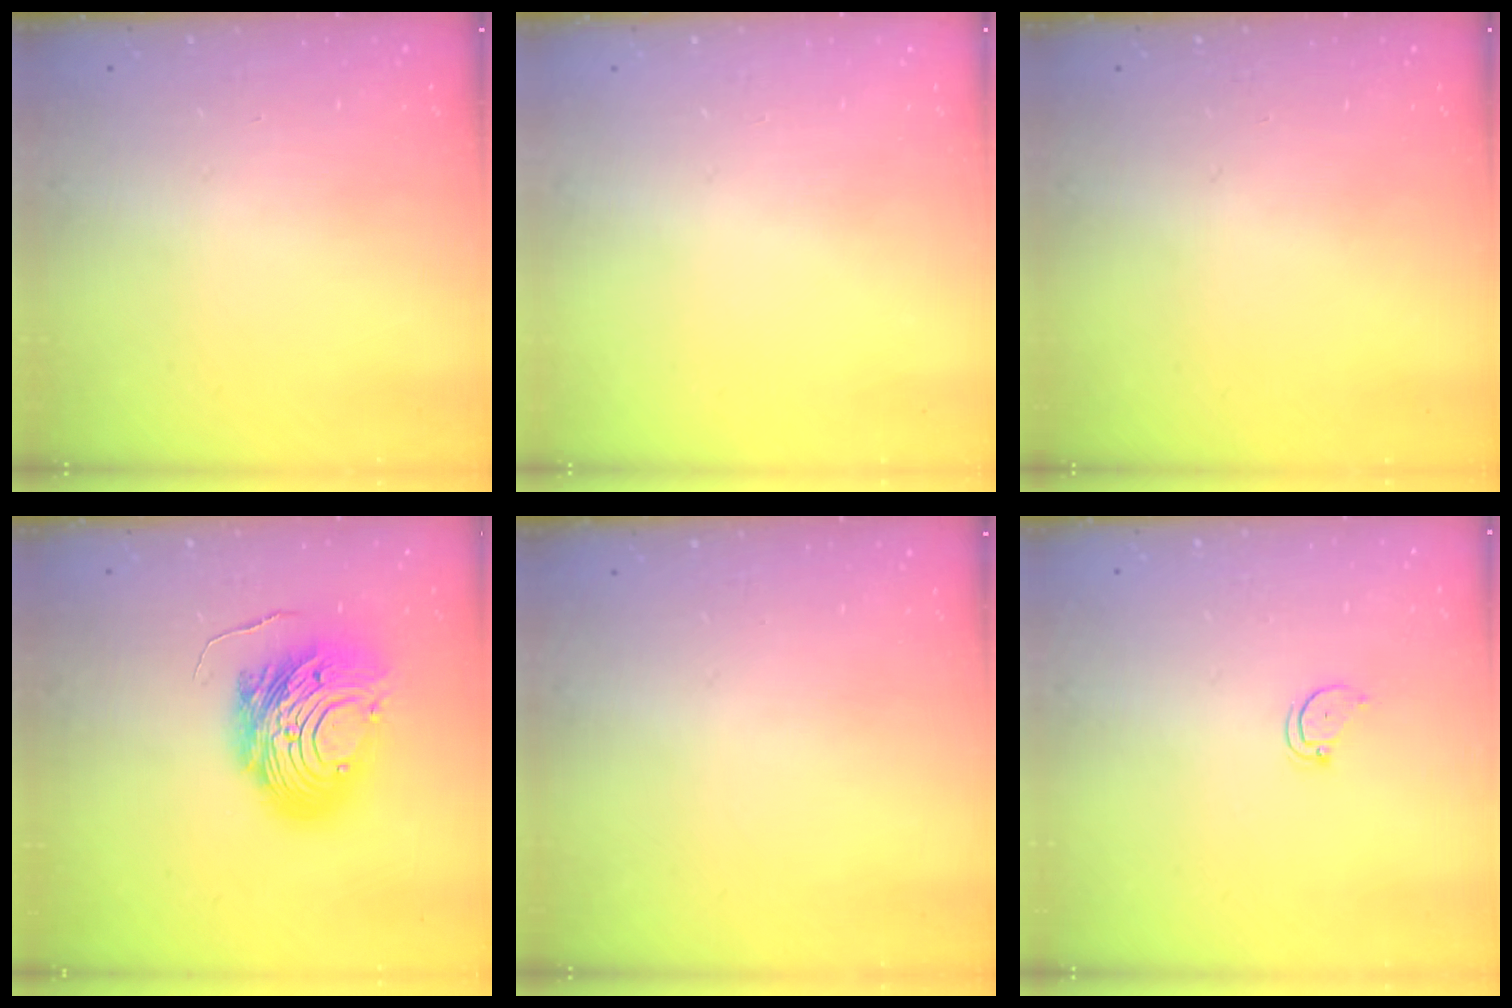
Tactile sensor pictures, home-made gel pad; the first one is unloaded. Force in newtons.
{"total": 0.0}
{"total": 0.0}
{"total": 14.9, "press": 14.8, "slide": 1.4}
{"total": 0.0}
{"total": 2.3, "press": 2.3, "slide": 0.2}